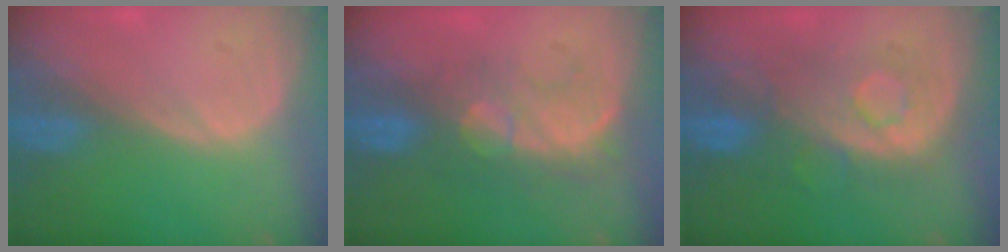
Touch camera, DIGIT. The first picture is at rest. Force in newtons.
{"total": 8.2, "press": 7.7, "slide": 2.8}
{"total": 8.3, "press": 8.3, "slide": 0.9}